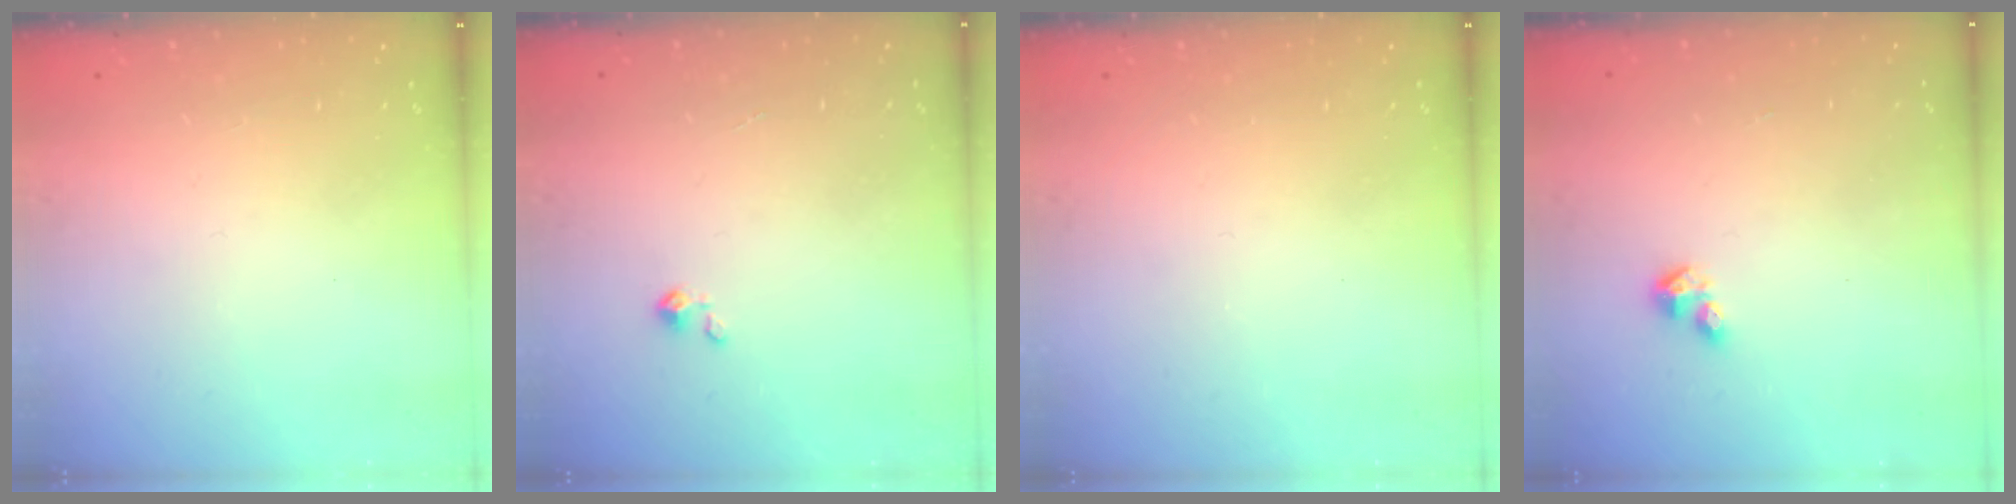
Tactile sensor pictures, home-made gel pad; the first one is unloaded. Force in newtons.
{"total": 2.3, "press": 2.2, "slide": 0.3}
{"total": 0.0}
{"total": 2.9, "press": 2.8, "slide": 0.6}